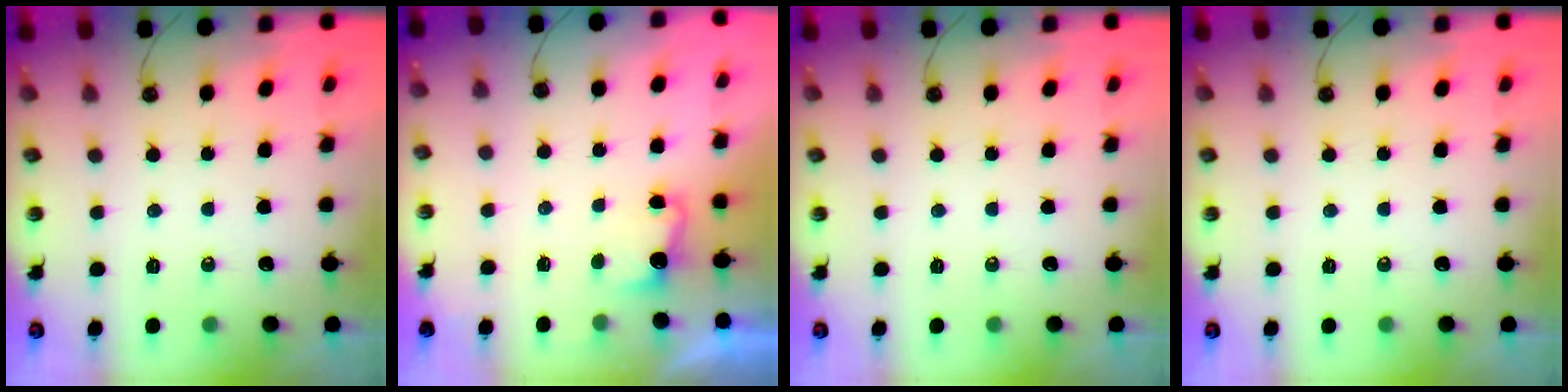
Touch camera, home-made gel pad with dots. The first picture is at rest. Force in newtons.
{"total": 3.9, "press": 3.8, "slide": 1.0}
{"total": 0.0}
{"total": 0.0}